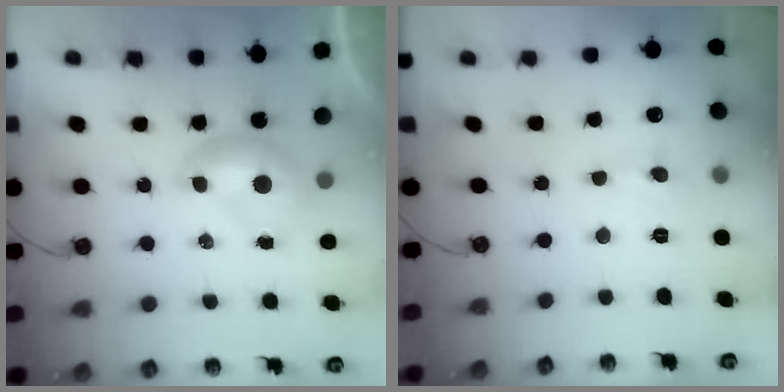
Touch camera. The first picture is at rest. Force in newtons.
{"total": 1.2, "press": 1.1, "slide": 0.6}